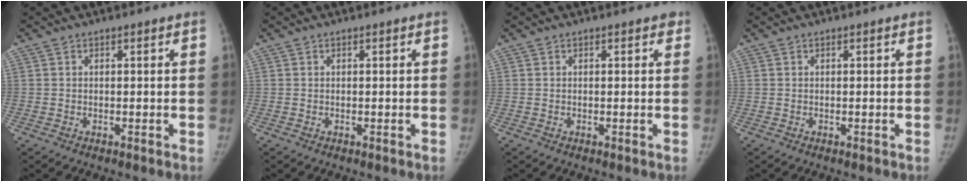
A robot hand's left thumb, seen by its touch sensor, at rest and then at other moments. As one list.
[{"total": 0.0}, {"total": 0.7, "force": [0.4, 0.4, 0.4], "torque": [0.000, -0.001, 0.001]}, {"total": 0.0}]